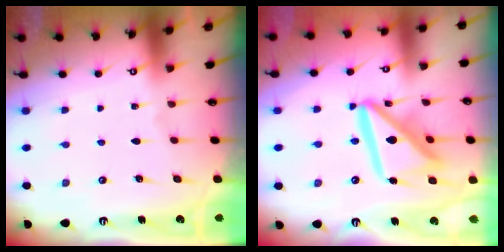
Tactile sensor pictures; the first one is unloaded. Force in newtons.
{"total": 17.3, "press": 17.1, "slide": 2.0}